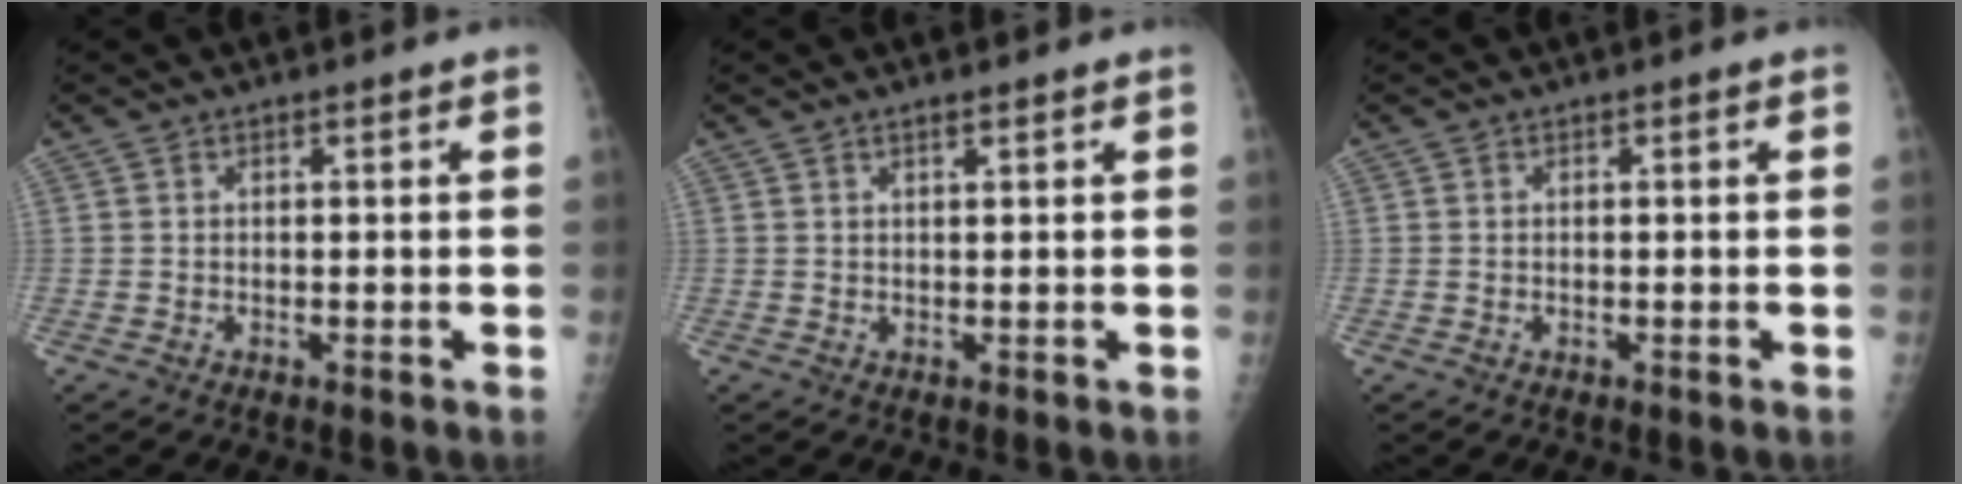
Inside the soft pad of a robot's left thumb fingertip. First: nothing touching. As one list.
[{"total": 1.4, "force": [1.0, 0.3, 0.9], "torque": [-0.014, -0.005, 0.018]}, {"total": 0.0}]